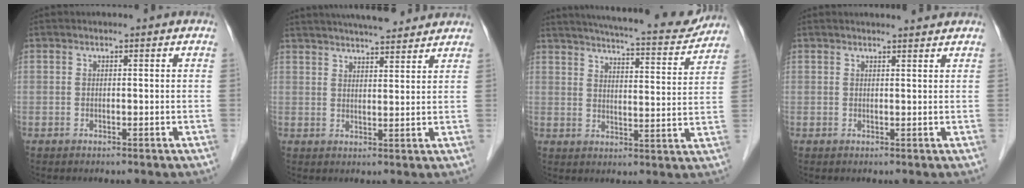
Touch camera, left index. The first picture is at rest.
{"total": 13.5, "force": [12.1, 2.3, 5.5], "torque": [-0.086, 0.029, 0.172]}
{"total": 18.7, "force": [17.0, 2.4, 7.3], "torque": [-0.113, -0.016, 0.219]}
{"total": 2.8, "force": [2.8, 0.1, 0.5], "torque": [-0.010, 0.007, 0.032]}